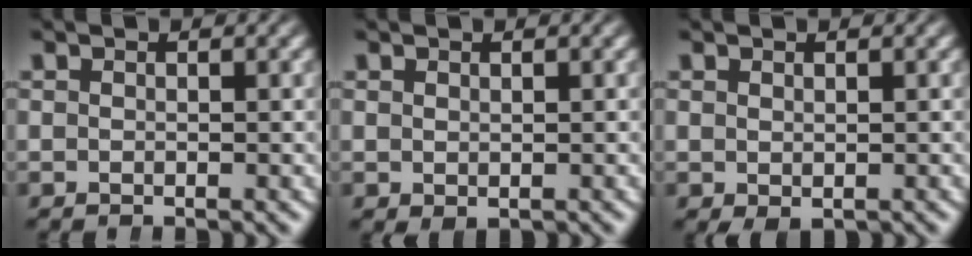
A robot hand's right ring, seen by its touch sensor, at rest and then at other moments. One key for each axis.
{"total": 0.6, "fx": 0.3, "fy": -0.3, "fz": 0.4, "tx": 0.003, "ty": -0.005, "tz": 0.016}
{"total": 0.7, "fx": 0.1, "fy": -0.1, "fz": 0.7, "tx": 0.001, "ty": -0.007, "tz": 0.015}